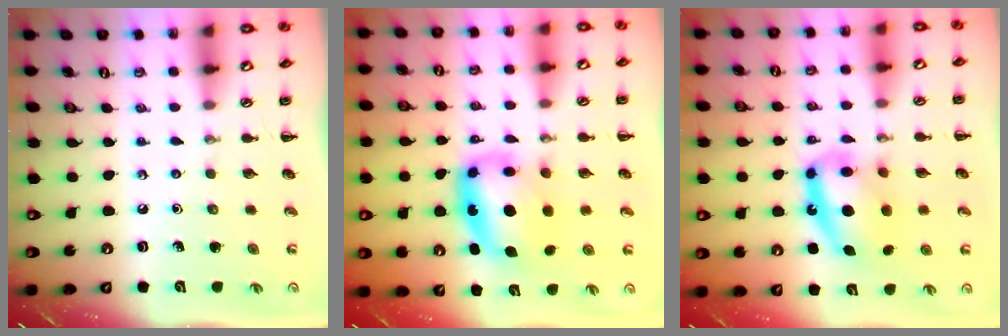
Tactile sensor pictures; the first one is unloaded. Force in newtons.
{"total": 9.8, "press": 9.5, "slide": 2.5}
{"total": 13.1, "press": 12.7, "slide": 3.2}